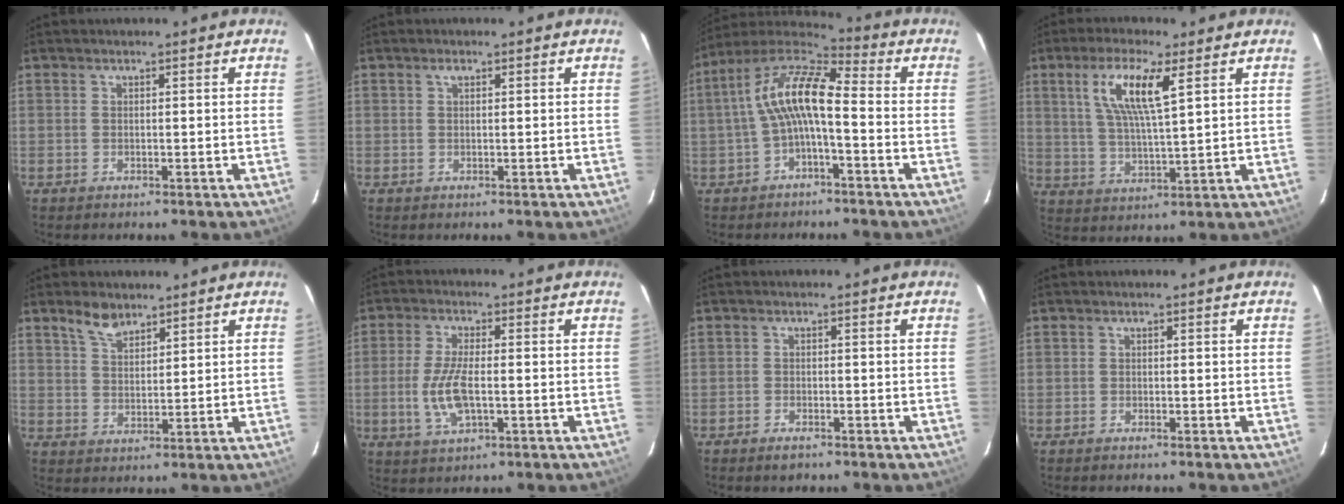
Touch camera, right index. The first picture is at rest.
{"total": 0.8, "force": [0.4, 0.4, 0.5], "torque": [-0.010, 0.004, 0.007]}
{"total": 10.9, "force": [-1.4, 3.2, 10.3], "torque": [-0.209, 0.023, -0.031]}
{"total": 9.9, "force": [4.2, 1.7, 8.8], "torque": [-0.169, 0.004, 0.082]}
{"total": 4.9, "force": [3.8, 2.2, 2.2], "torque": [-0.038, 0.006, 0.073]}
{"total": 7.8, "force": [-1.5, 2.8, 7.1], "torque": [-0.150, -0.007, -0.028]}
{"total": 2.1, "force": [-1.7, 0.9, 0.9], "torque": [-0.025, 0.001, -0.031]}
{"total": 0.6, "force": [-0.6, 0.1, 0.2], "torque": [-0.005, -0.001, -0.012]}